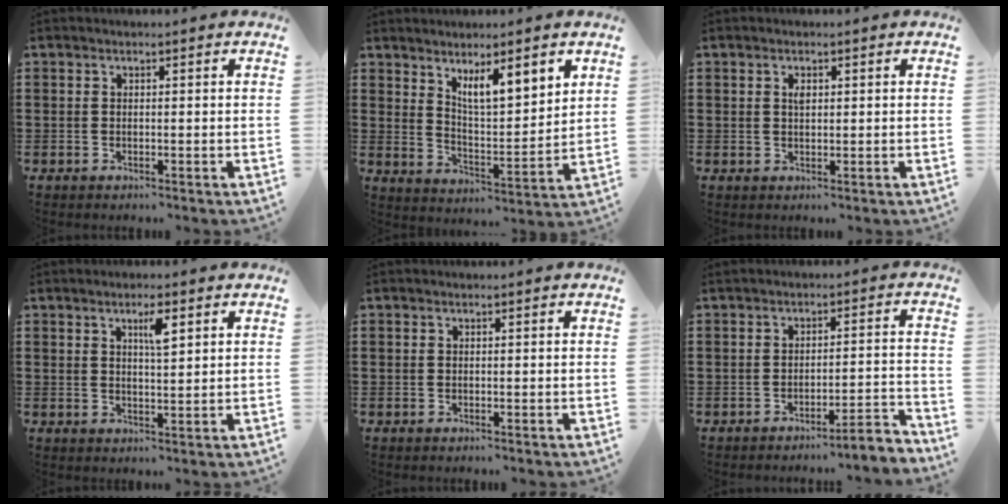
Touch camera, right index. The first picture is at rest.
{"total": 6.5, "force": [4.6, 1.5, 4.2], "torque": [-0.080, -0.016, 0.079]}
{"total": 1.3, "force": [0.4, 0.6, 1.1], "torque": [-0.023, 0.005, 0.006]}
{"total": 3.6, "force": [1.7, 0.8, 3.0], "torque": [-0.048, 0.001, 0.024]}
{"total": 0.0}
{"total": 3.8, "force": [-3.4, -0.2, 1.7], "torque": [-0.030, -0.010, -0.069]}